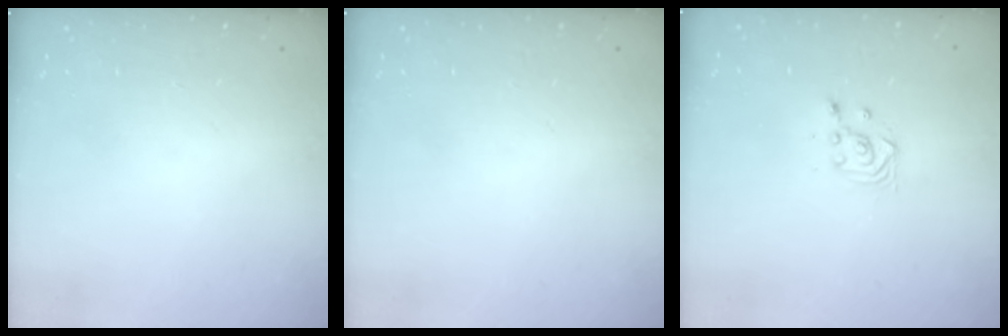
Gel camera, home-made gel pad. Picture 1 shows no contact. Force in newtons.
{"total": 0.0}
{"total": 3.3, "press": 3.2, "slide": 0.4}